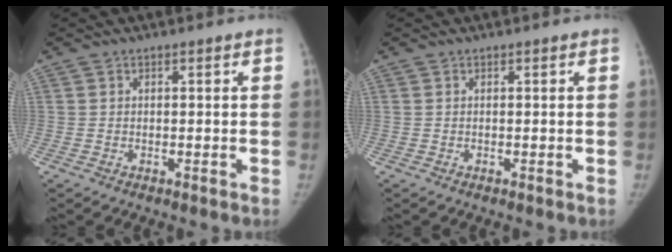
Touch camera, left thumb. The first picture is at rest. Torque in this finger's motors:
{"motor_torque": [-0.01, 0.01, 0.14, -0.04, 0.00]}